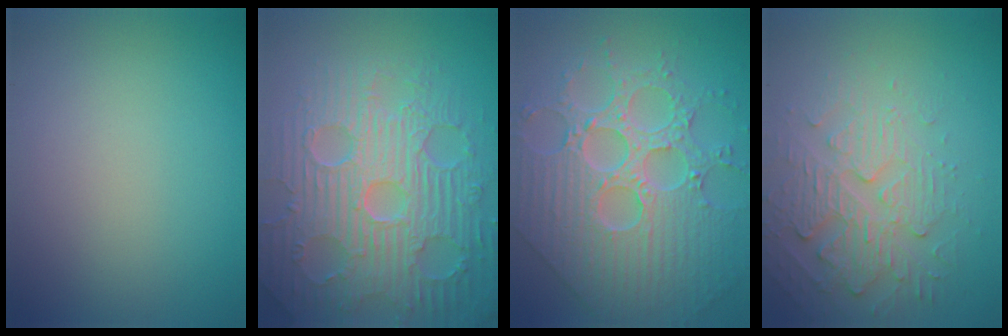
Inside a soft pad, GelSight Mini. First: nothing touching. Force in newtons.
{"total": 10.3, "press": 7.0, "slide": 7.6}
{"total": 9.4, "press": 6.9, "slide": 6.4}
{"total": 3.9, "press": 3.5, "slide": 1.8}